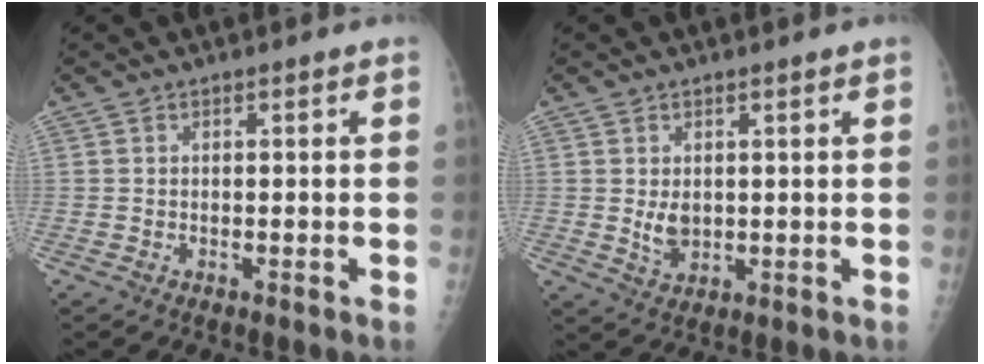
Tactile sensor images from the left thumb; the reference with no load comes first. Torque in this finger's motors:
{"motor_torque": [0.63, 0.52, 0.52, 0.18, 0.00]}